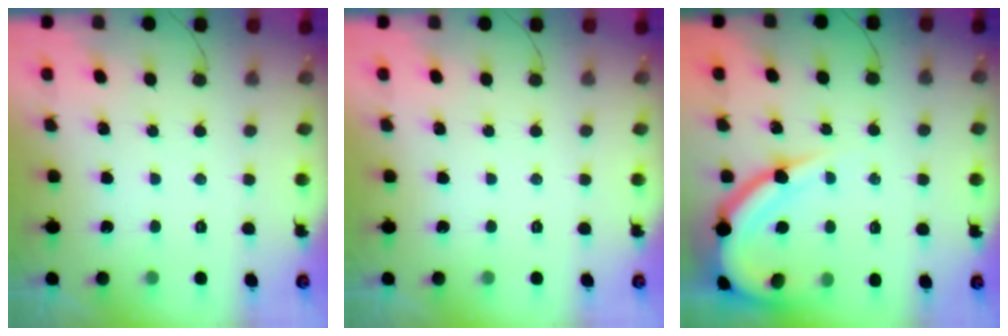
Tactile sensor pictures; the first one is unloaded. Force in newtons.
{"total": 0.0}
{"total": 11.0, "press": 10.9, "slide": 1.1}